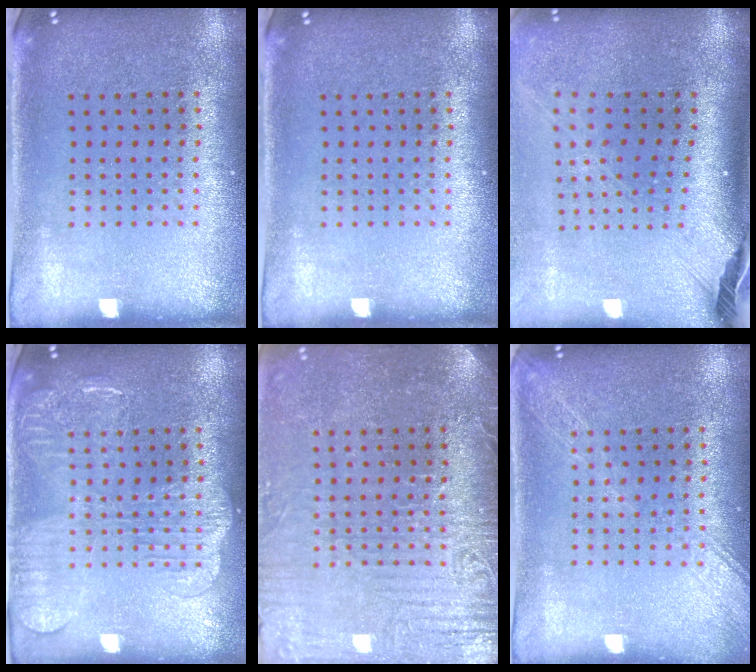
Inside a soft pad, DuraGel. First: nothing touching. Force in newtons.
{"total": 0.0}
{"total": 2.7, "press": 1.9, "slide": 1.9}
{"total": 2.0, "press": 2.0, "slide": 0.4}
{"total": 3.8, "press": 3.6, "slide": 1.3}
{"total": 1.6, "press": 1.5, "slide": 0.2}